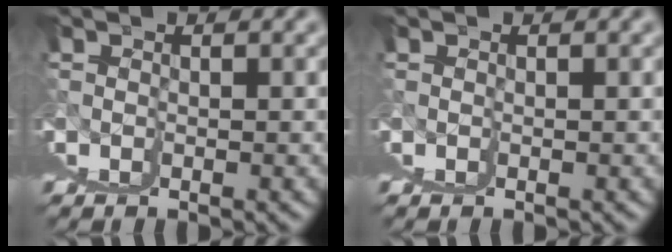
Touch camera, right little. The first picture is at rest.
{"total": 0.0}